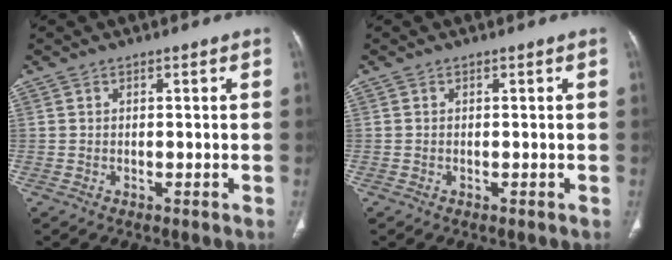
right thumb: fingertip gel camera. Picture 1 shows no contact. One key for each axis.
{"total": 0.0}